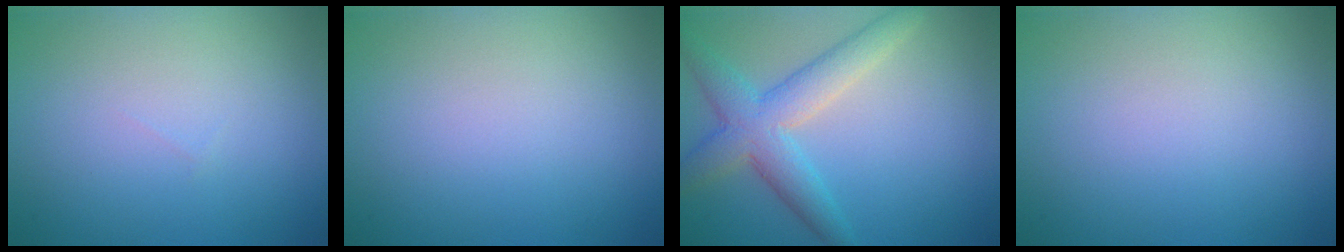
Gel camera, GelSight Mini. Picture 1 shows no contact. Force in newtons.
{"total": 0.0}
{"total": 5.1, "press": 5.1, "slide": 0.3}
{"total": 0.0}